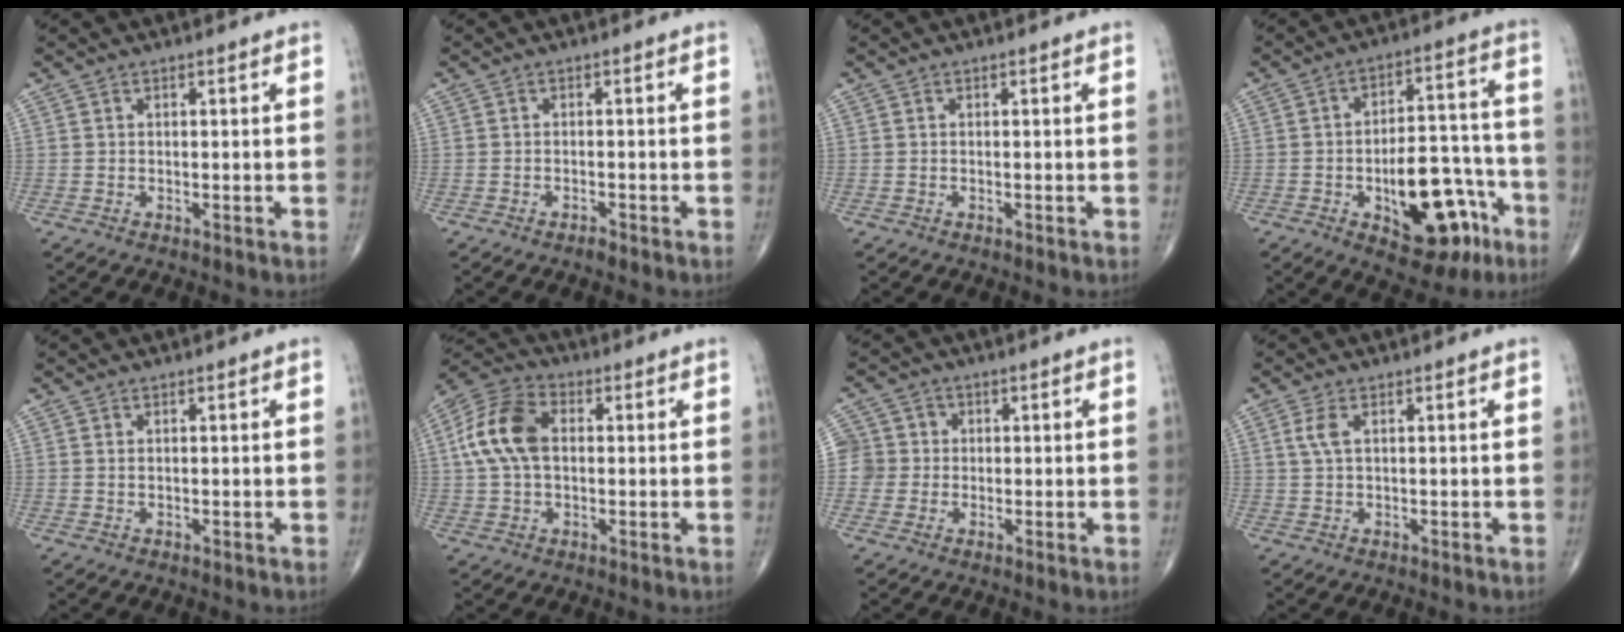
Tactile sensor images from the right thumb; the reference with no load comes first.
{"total": 1.0, "force": [-0.9, 0.3, 0.5], "torque": [-0.013, 0.004, -0.016]}
{"total": 0.0}
{"total": 18.1, "force": [-7.3, 8.9, 13.9], "torque": [-0.164, 0.054, -0.091]}
{"total": 0.5, "force": [0.2, 0.2, 0.4], "torque": [-0.008, 0.001, 0.003]}
{"total": 12.1, "force": [1.4, 7.7, 9.3], "torque": [-0.190, 0.028, 0.019]}
{"total": 4.8, "force": [0.0, 4.7, 0.3], "torque": [0.025, 0.011, -0.008]}
{"total": 2.9, "force": [0.9, 1.2, 2.4], "torque": [-0.063, 0.008, 0.022]}